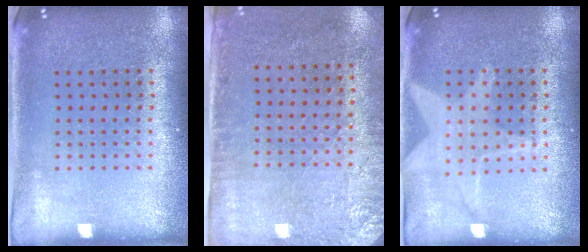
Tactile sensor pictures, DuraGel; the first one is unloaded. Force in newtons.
{"total": 2.8, "press": 2.3, "slide": 1.6}
{"total": 1.2, "press": 1.2, "slide": 0.3}